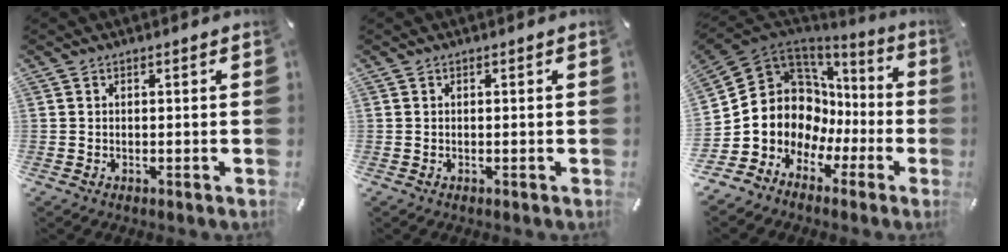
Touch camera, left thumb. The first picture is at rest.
{"total": 0.0}
{"total": 11.2, "force": [0.9, 10.5, 3.7], "torque": [-0.097, -0.059, 0.025]}